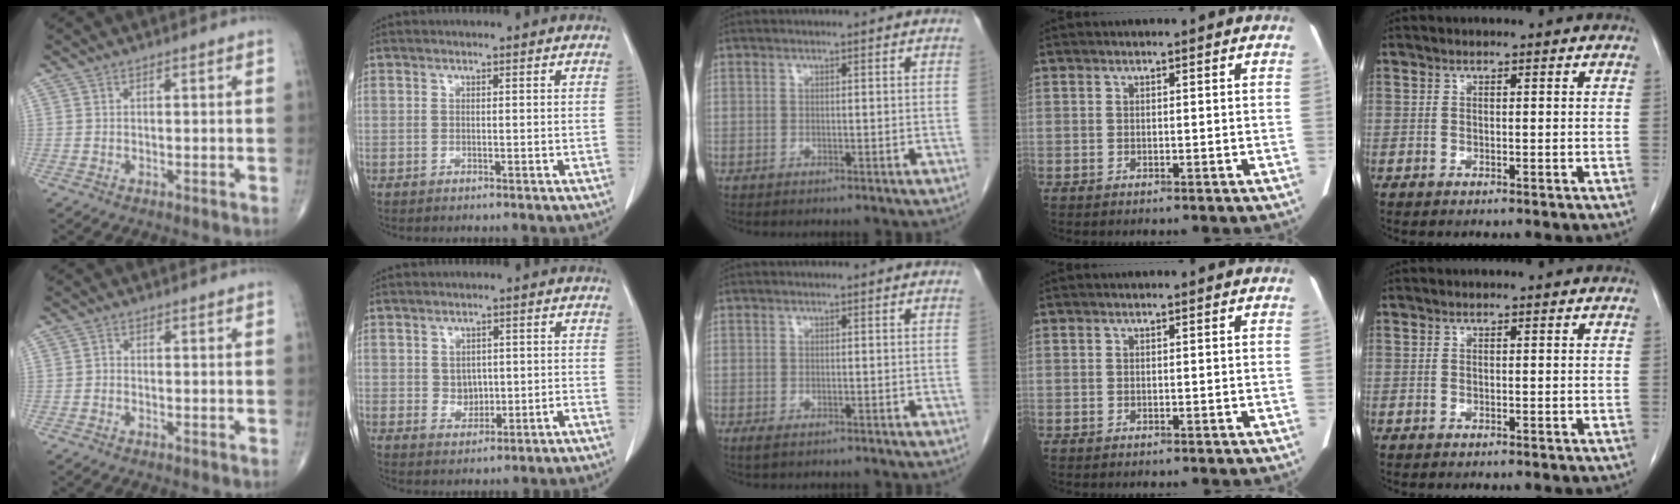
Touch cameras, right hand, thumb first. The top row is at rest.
{"thumb": {"total": 0.6, "force": [-0.3, 0.4, 0.3], "torque": [0.000, 0.003, -0.011]}, "index": {"total": 2.7, "force": [-0.3, 2.0, 1.7], "torque": [-0.021, 0.004, 0.001]}, "middle": {"total": 1.4, "force": [-0.9, 0.5, 0.9], "torque": [-0.018, -0.003, -0.011]}}